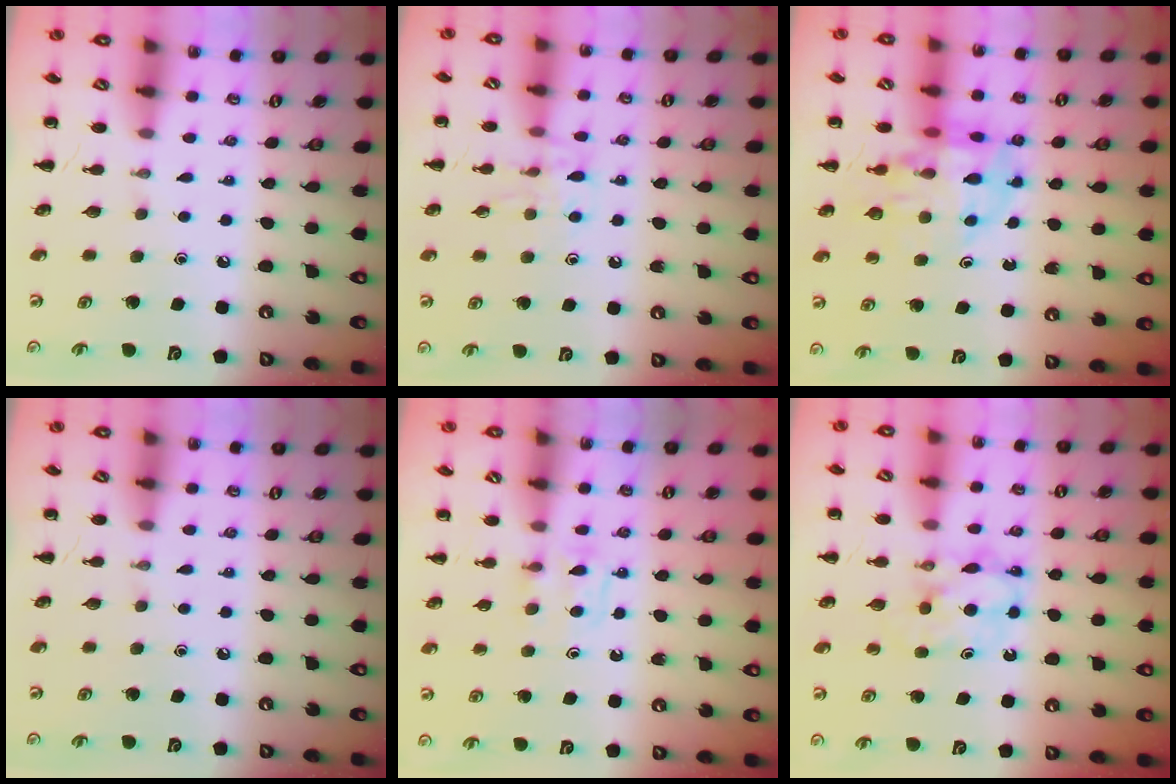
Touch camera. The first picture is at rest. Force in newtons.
{"total": 8.8, "press": 8.8, "slide": 1.1}
{"total": 11.4, "press": 11.0, "slide": 3.3}
{"total": 0.0}
{"total": 5.2, "press": 4.9, "slide": 1.6}
{"total": 5.9, "press": 5.8, "slide": 0.8}